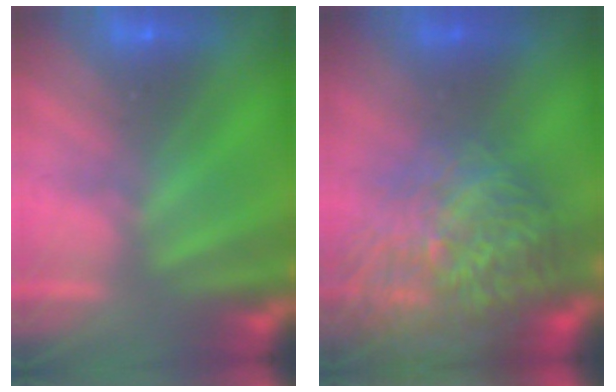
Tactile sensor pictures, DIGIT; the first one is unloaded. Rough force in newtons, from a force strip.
{"total": 7.2}